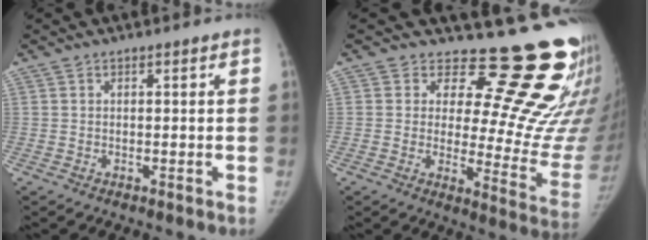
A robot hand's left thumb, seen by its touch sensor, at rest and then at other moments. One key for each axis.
{"total": 20.8, "fx": 15.8, "fy": 7.3, "fz": 11.3, "tx": -0.092, "ty": -0.139, "tz": 0.183}